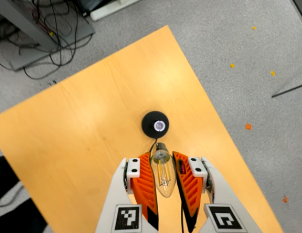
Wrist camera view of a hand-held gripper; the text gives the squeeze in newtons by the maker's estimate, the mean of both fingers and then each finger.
{"total": 20.3, "left": 22.1, "right": 18.5}